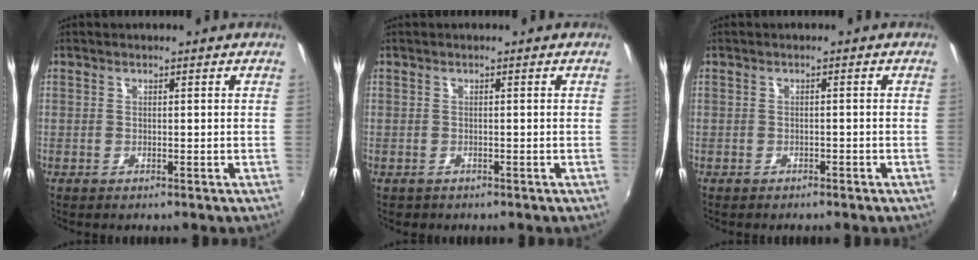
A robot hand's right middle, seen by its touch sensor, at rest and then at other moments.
{"total": 0.7, "force": [-0.5, 0.4, 0.0], "torque": [-0.003, -0.002, -0.008]}
{"total": 1.0, "force": [-0.9, 0.4, 0.0], "torque": [-0.005, 0.001, -0.014]}